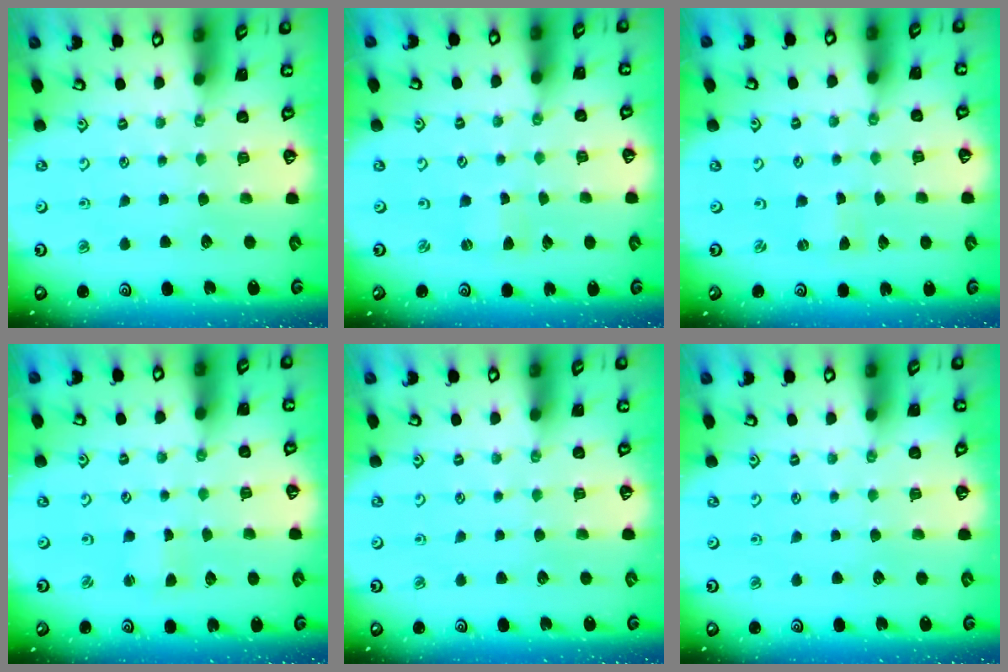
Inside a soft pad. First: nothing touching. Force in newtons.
{"total": 0.7, "press": 0.7, "slide": 0.1}
{"total": 0.0}
{"total": 1.3, "press": 1.2, "slide": 0.1}
{"total": 0.0}
{"total": 0.0}